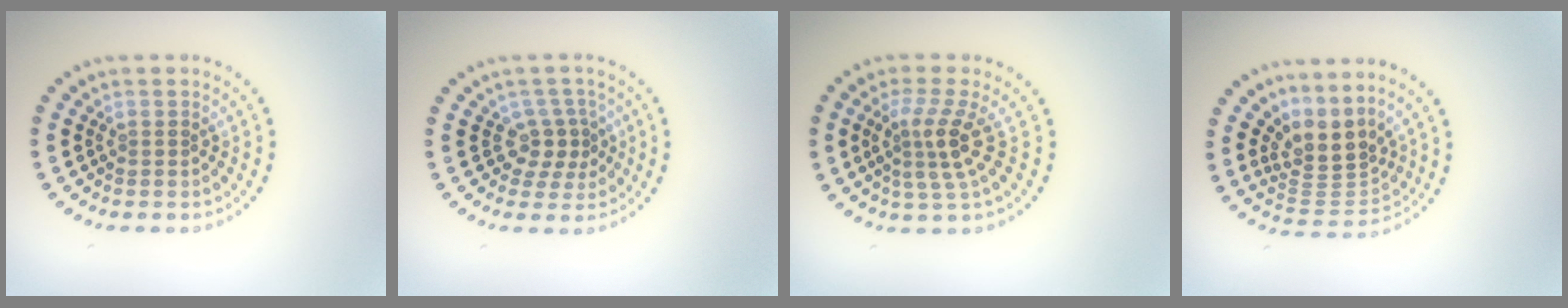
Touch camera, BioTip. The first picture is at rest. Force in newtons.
{"total": 2.5, "press": 2.0, "slide": 1.5}
{"total": 3.3, "press": 2.4, "slide": 2.3}
{"total": 3.9, "press": 2.7, "slide": 2.9}